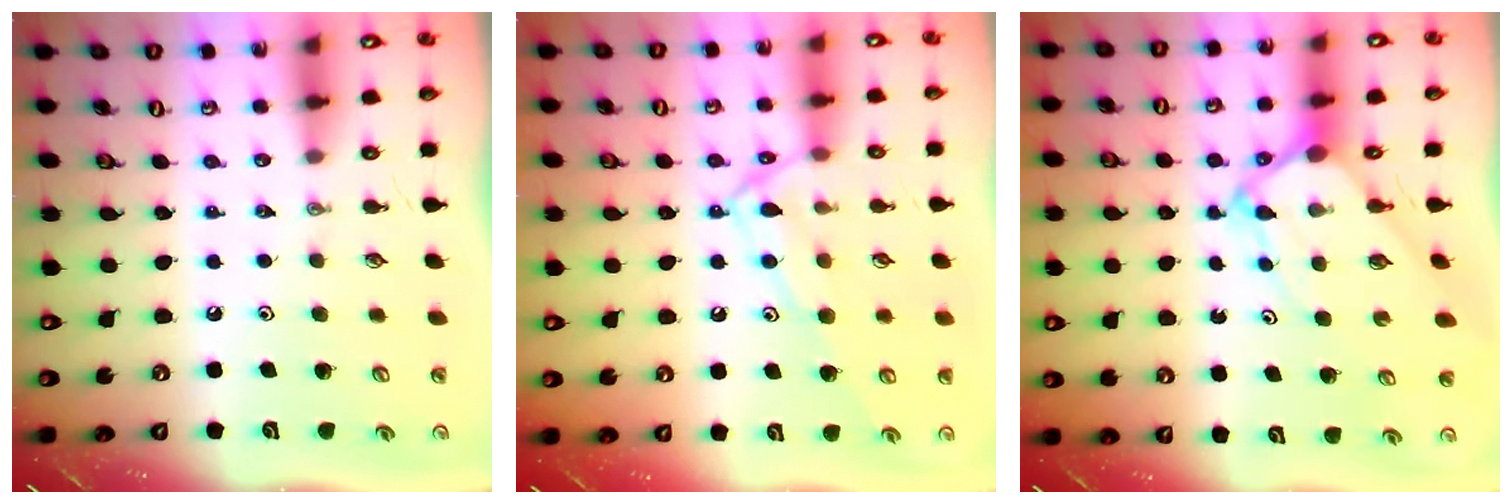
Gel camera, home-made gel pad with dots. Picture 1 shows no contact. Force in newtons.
{"total": 12.9, "press": 12.8, "slide": 0.9}
{"total": 5.6, "press": 5.6, "slide": 0.6}